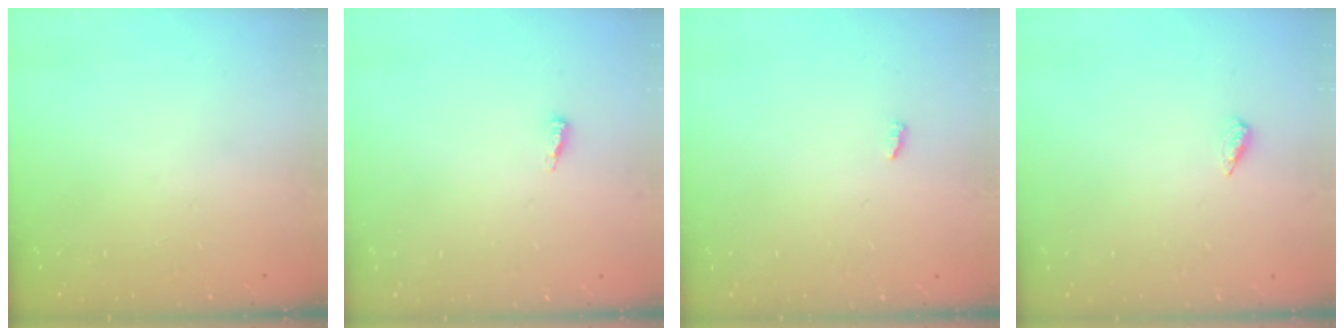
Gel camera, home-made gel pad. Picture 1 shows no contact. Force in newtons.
{"total": 7.7, "press": 4.9, "slide": 5.9}
{"total": 2.7, "press": 2.7, "slide": 0.2}
{"total": 2.6, "press": 2.2, "slide": 1.3}